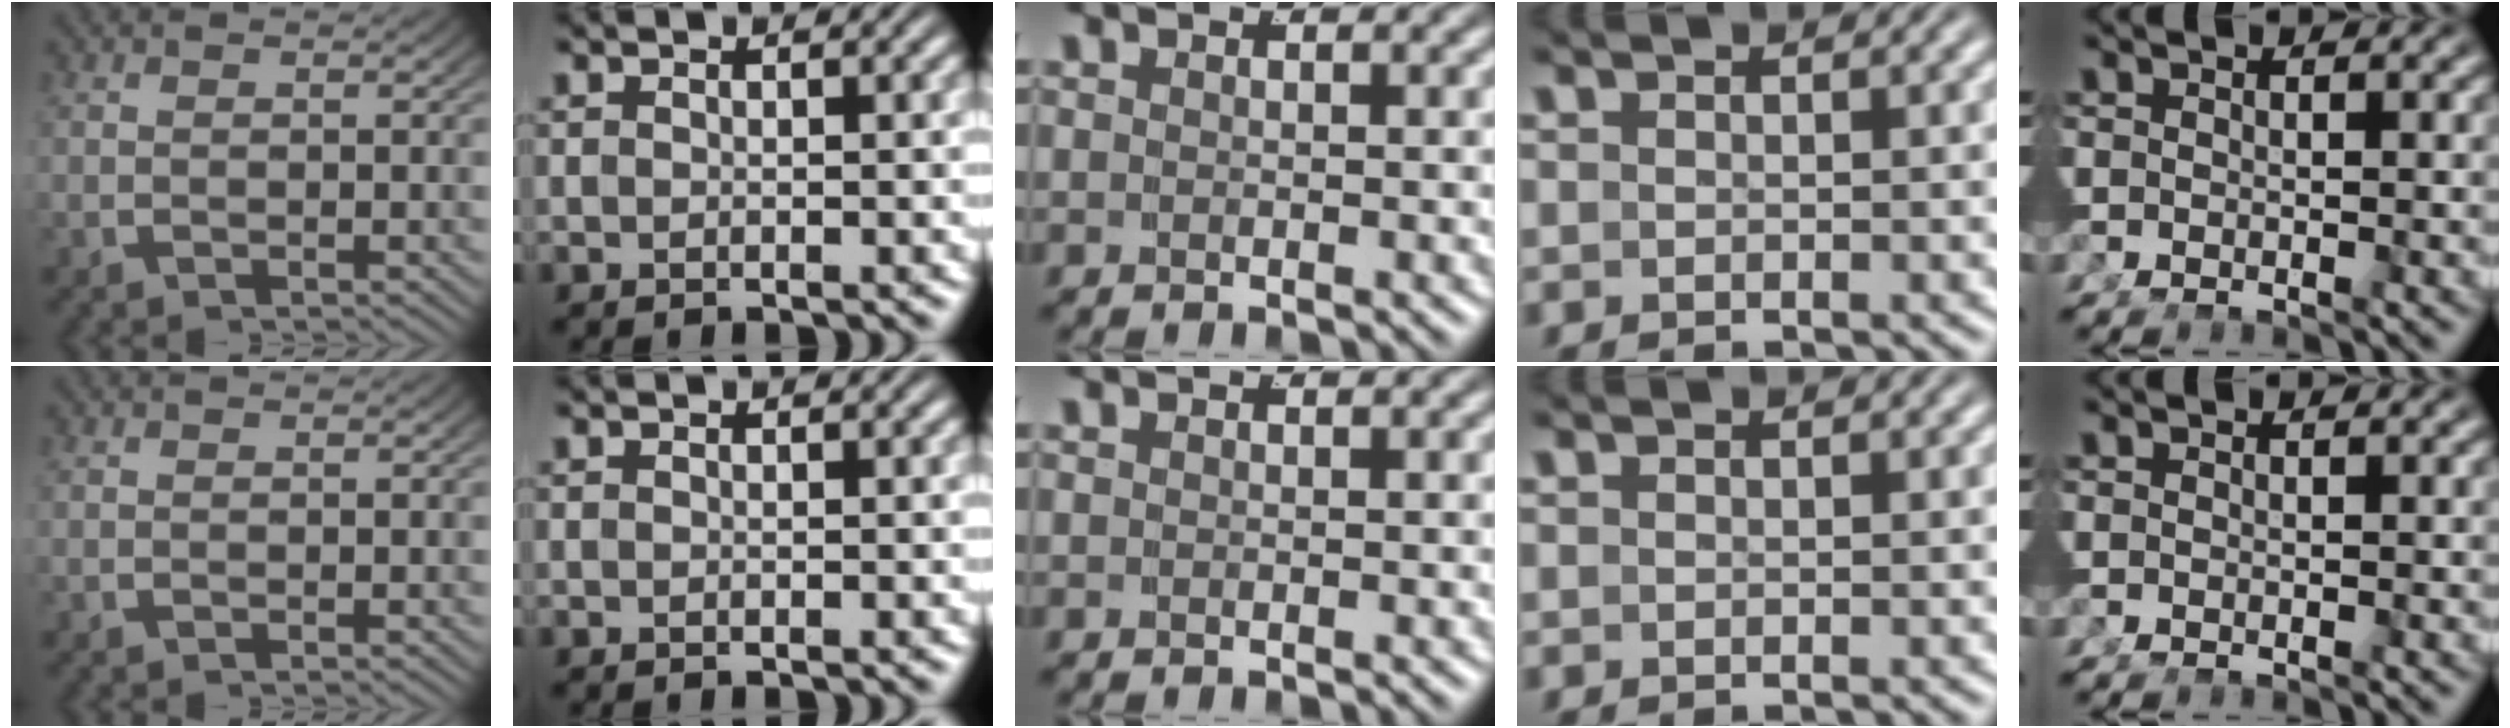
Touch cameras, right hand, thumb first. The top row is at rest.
{}